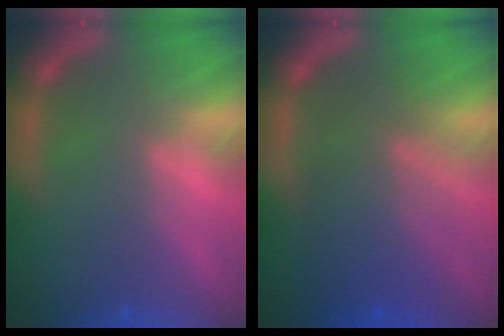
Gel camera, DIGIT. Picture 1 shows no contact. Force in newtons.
{"total": 7.5}